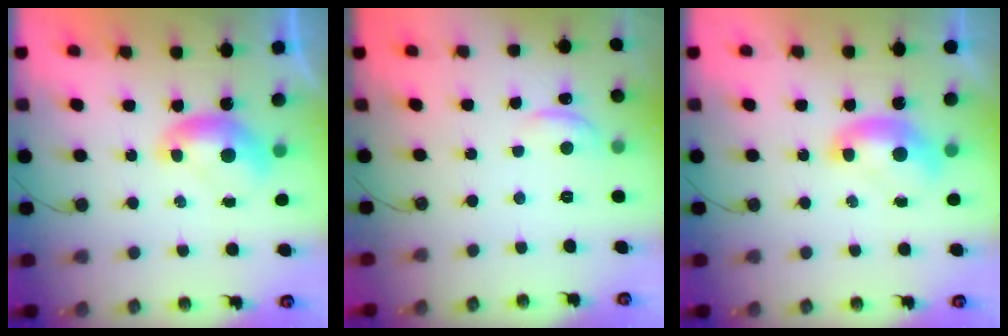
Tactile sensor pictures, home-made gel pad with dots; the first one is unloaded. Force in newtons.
{"total": 1.8, "press": 1.6, "slide": 0.8}
{"total": 1.5, "press": 1.5, "slide": 0.2}